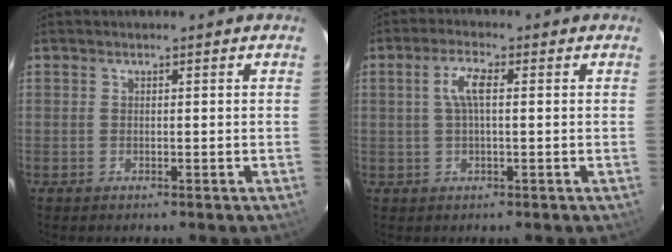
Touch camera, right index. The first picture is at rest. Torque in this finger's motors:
{"motor_torque": [0.62, 0.03, 0.35, 0.09]}